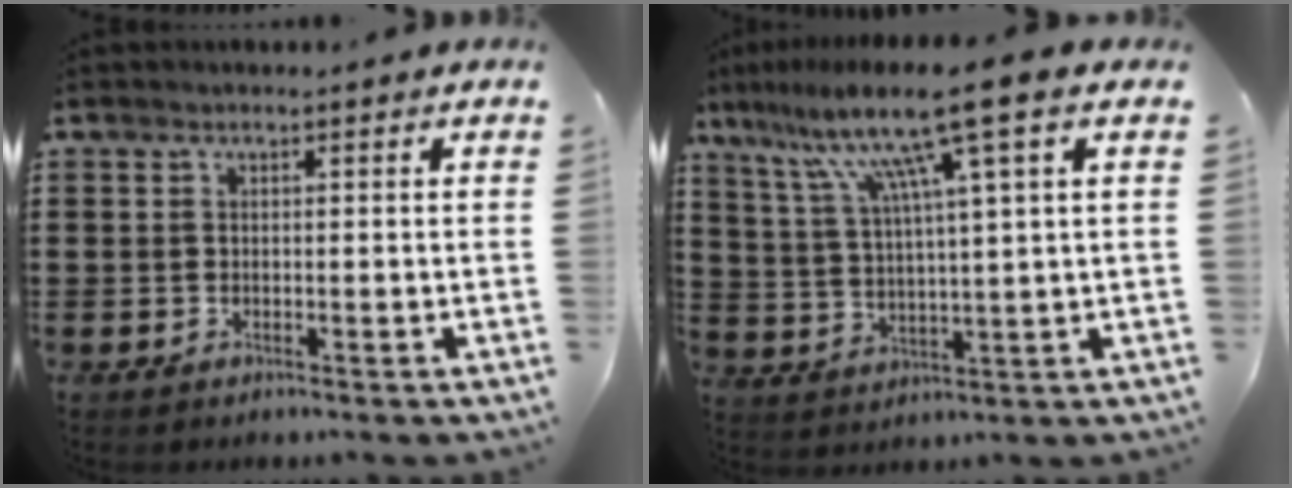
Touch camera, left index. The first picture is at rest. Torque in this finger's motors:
{"motor_torque": [2.00, -0.14, 1.05, 0.21]}